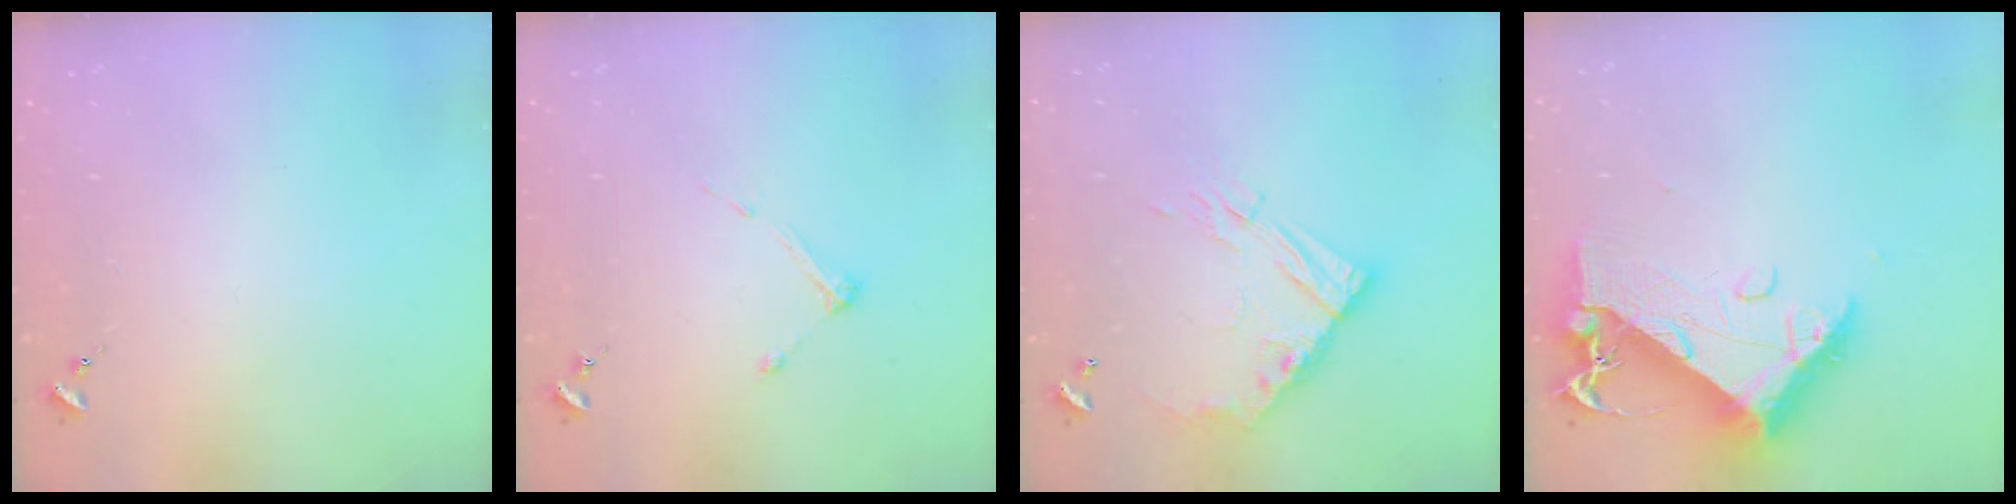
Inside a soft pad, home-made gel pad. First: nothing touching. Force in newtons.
{"total": 3.4, "press": 3.4, "slide": 0.4}
{"total": 12.9, "press": 12.9, "slide": 1.3}
{"total": 13.1, "press": 13.1, "slide": 1.4}